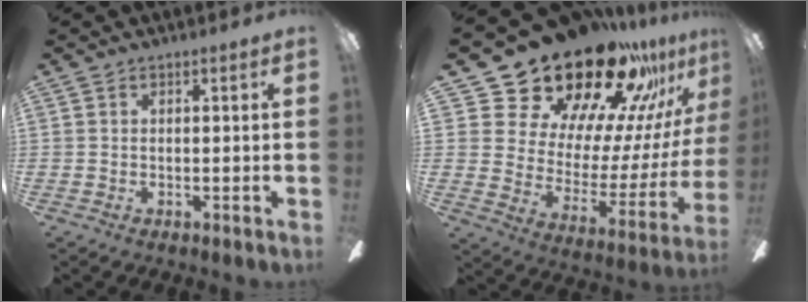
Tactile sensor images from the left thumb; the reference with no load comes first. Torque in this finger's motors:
{"motor_torque": [0.46, 0.78, 1.54, -1.23, 0.09]}